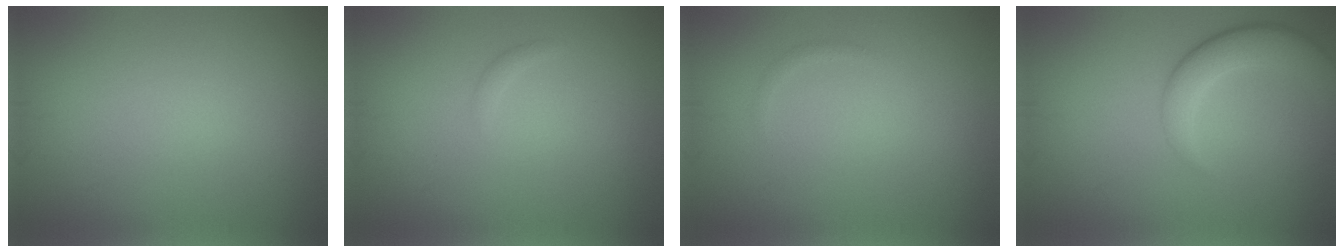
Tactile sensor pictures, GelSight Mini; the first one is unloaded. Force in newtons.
{"total": 0.6, "press": 0.6, "slide": 0.1}
{"total": 0.6, "press": 0.6, "slide": 0.0}
{"total": 4.6, "press": 4.5, "slide": 0.4}